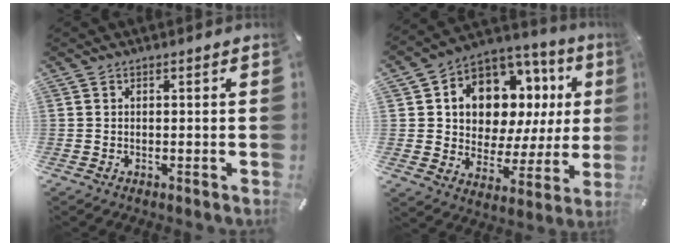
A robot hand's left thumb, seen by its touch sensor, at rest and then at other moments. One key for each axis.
{"total": 11.6, "fx": 5.7, "fy": 8.6, "fz": 5.3, "tx": -0.089, "ty": -0.061, "tz": 0.106}